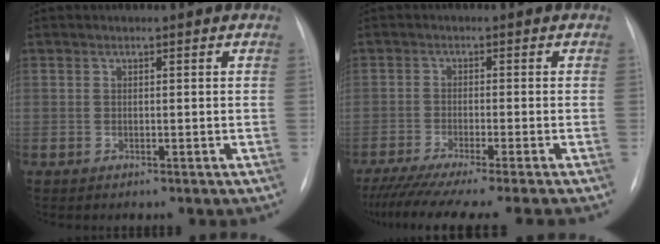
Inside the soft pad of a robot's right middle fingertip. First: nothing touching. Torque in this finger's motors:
{"motor_torque": [0.39, -0.37, 0.18, 0.08]}